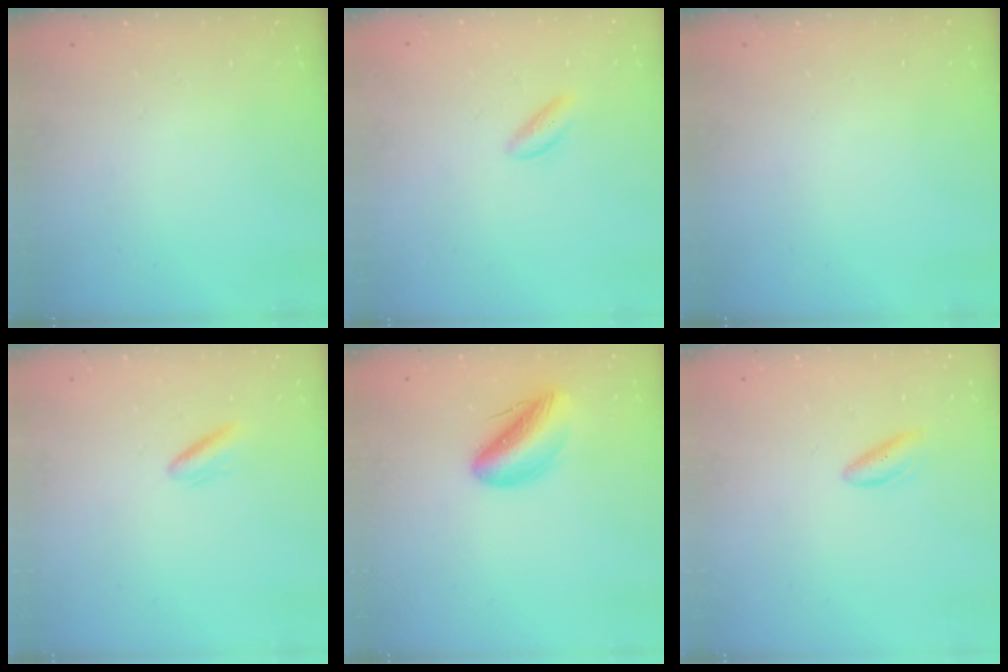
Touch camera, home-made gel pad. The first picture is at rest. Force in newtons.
{"total": 2.2, "press": 2.0, "slide": 0.8}
{"total": 0.0}
{"total": 3.2, "press": 3.1, "slide": 1.0}
{"total": 11.1, "press": 10.8, "slide": 2.3}
{"total": 3.7, "press": 3.5, "slide": 1.2}